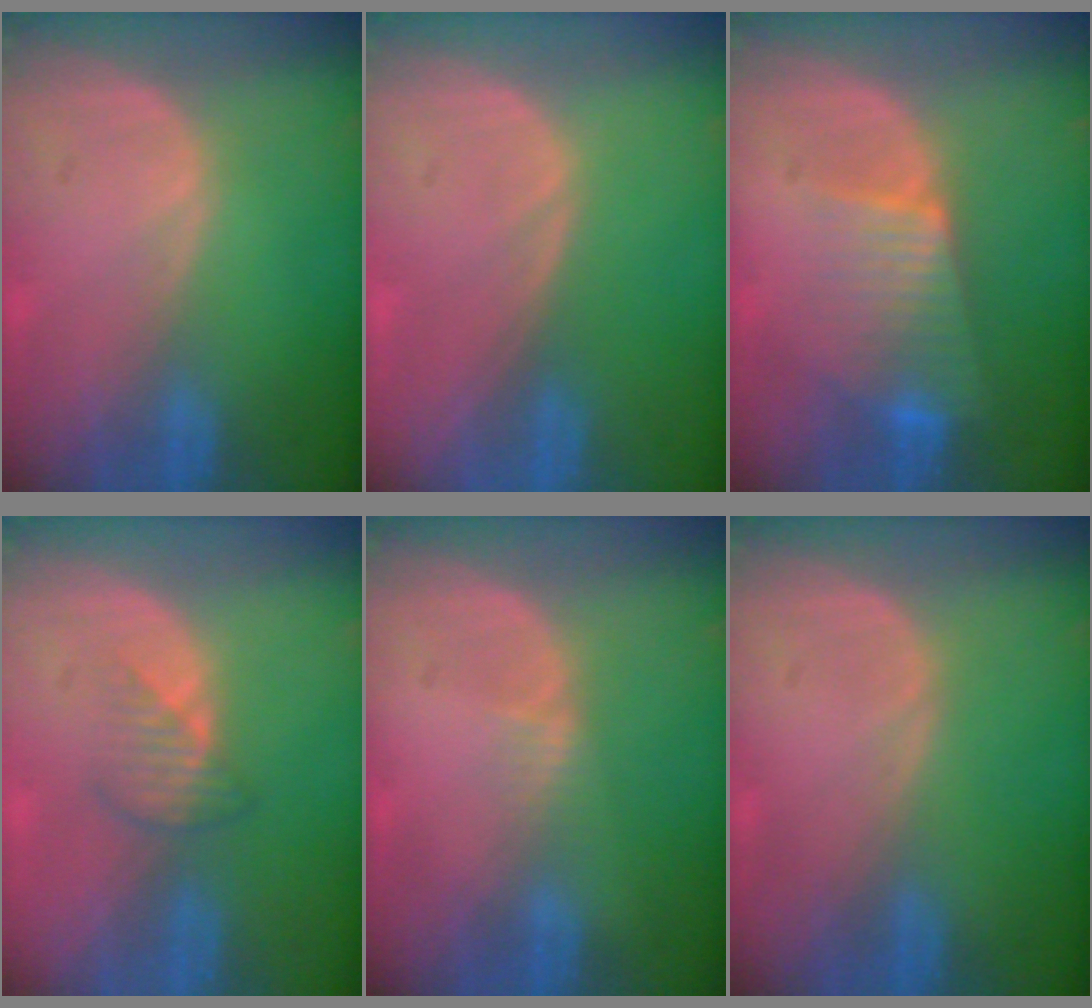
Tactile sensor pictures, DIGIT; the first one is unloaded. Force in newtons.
{"total": 0.0}
{"total": 7.0, "press": 6.3, "slide": 3.1}
{"total": 2.5, "press": 2.5, "slide": 0.4}
{"total": 1.3, "press": 1.1, "slide": 0.8}
{"total": 0.0}